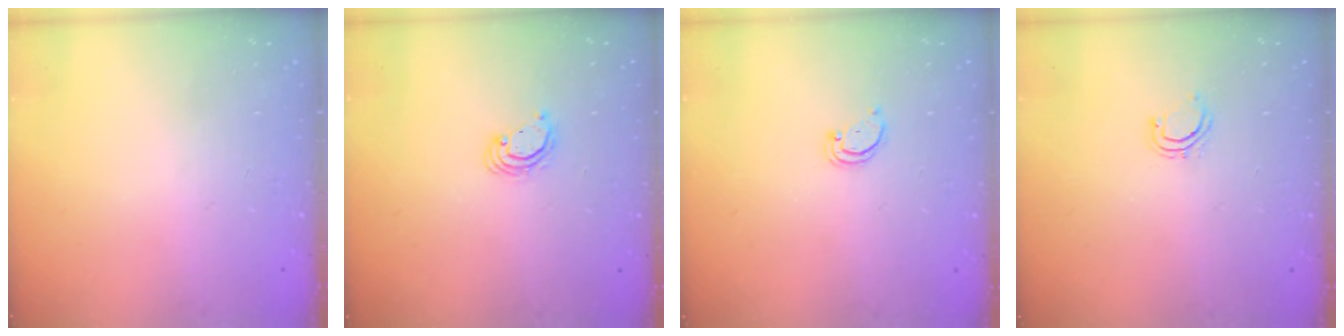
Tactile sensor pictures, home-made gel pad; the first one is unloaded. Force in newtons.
{"total": 3.1, "press": 3.1, "slide": 0.1}
{"total": 1.5, "press": 1.5, "slide": 0.1}
{"total": 4.2, "press": 4.0, "slide": 1.2}